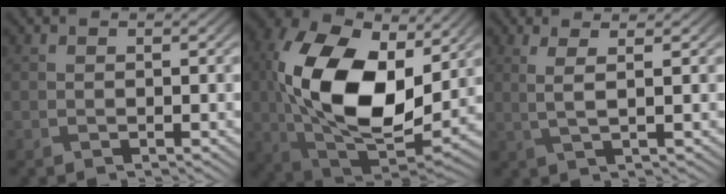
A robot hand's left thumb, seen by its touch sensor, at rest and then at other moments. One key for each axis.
{"total": 18.2, "fx": 2.4, "fy": 10.9, "fz": 14.4, "tx": -0.312, "ty": 0.006, "tz": 0.039}
{"total": 2.8, "fx": 1.1, "fy": 0.4, "fz": 2.5, "tx": -0.048, "ty": 0.004, "tz": 0.021}